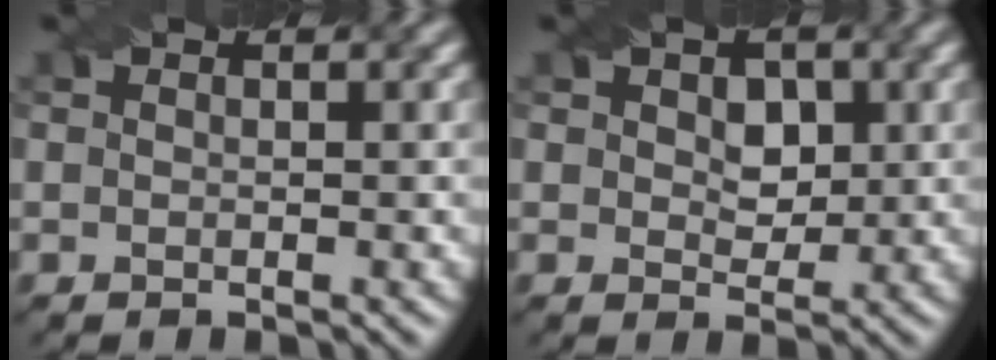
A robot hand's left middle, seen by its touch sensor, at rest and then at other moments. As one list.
[{"total": 3.4, "force": [0.9, 2.4, 2.2], "torque": [-0.036, -0.003, 0.009]}]